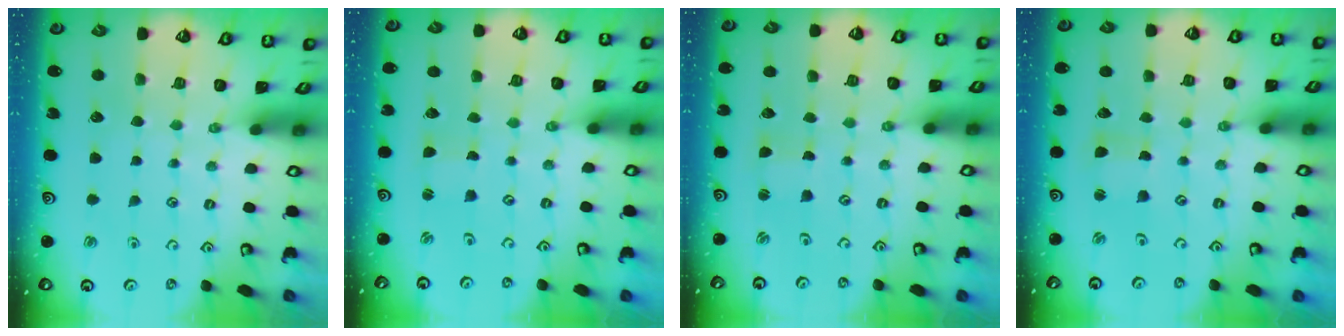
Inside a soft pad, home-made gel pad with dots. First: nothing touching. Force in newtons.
{"total": 0.0}
{"total": 0.9, "press": 0.9, "slide": 0.0}
{"total": 0.9, "press": 0.9, "slide": 0.1}